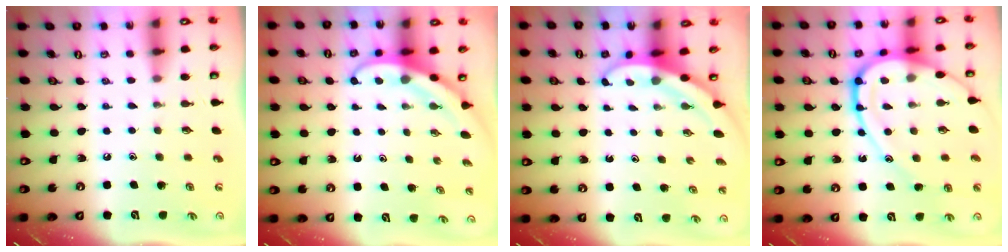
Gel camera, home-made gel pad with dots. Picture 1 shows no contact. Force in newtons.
{"total": 3.9, "press": 3.9, "slide": 0.3}
{"total": 3.4, "press": 3.4, "slide": 0.1}
{"total": 18.0, "press": 18.0, "slide": 1.6}